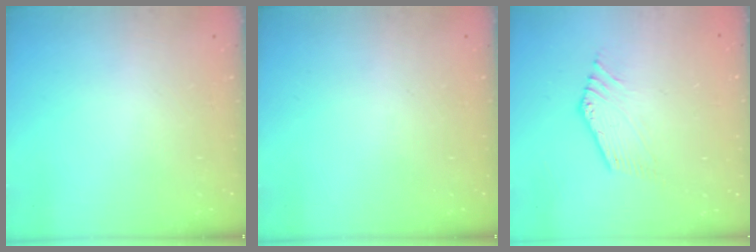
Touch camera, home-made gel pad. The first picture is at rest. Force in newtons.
{"total": 0.0}
{"total": 2.7, "press": 2.6, "slide": 0.5}